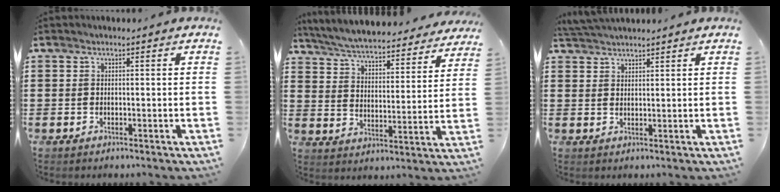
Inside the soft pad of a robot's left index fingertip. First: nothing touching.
{"total": 5.7, "force": [5.5, -0.3, 1.2], "torque": [-0.049, -0.040, 0.092]}
{"total": 2.6, "force": [2.6, 0.0, 0.2], "torque": [-0.008, -0.001, 0.052]}